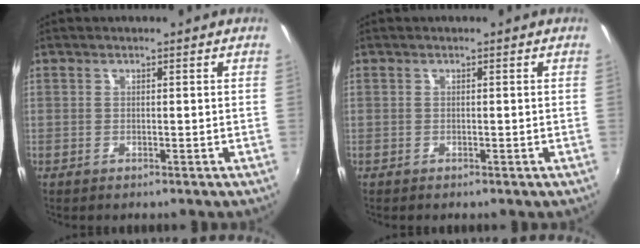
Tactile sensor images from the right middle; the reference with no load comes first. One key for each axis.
{"total": 0.0}